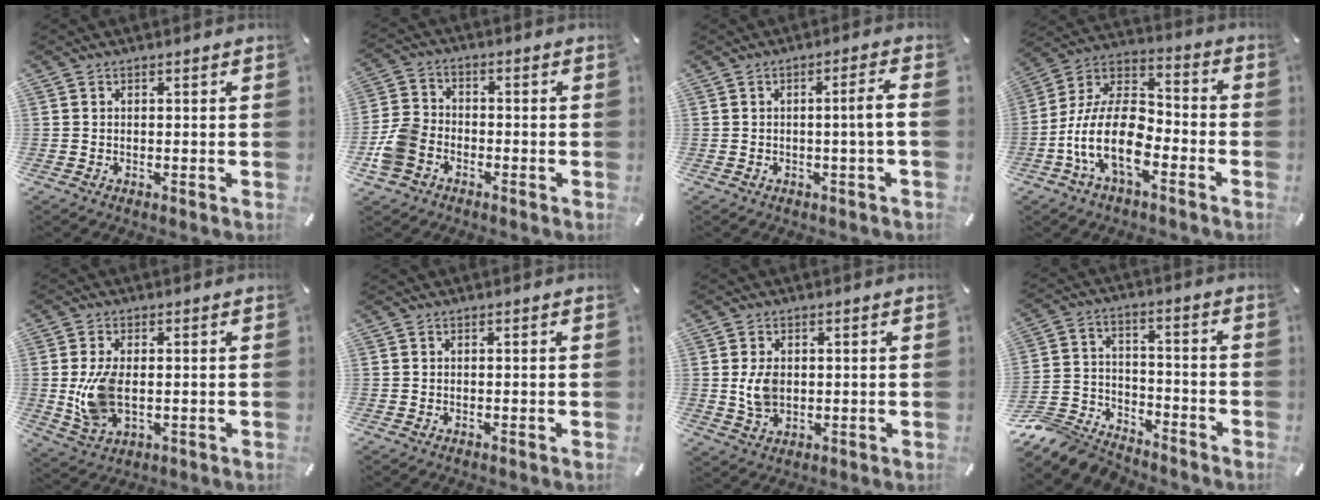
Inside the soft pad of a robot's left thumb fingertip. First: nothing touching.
{"total": 8.6, "force": [-3.8, 6.5, 4.2], "torque": [-0.096, 0.023, -0.070]}
{"total": 5.2, "force": [-0.1, 0.0, 5.2], "torque": [-0.093, -0.003, -0.007]}
{"total": 16.6, "force": [-7.1, 8.9, 12.0], "torque": [-0.259, 0.028, -0.128]}
{"total": 9.2, "force": [0.3, 5.2, 7.6], "torque": [-0.159, -0.012, 0.002]}
{"total": 0.0}
{"total": 6.1, "force": [0.7, 4.2, 4.3], "torque": [-0.097, -0.005, 0.010]}
{"total": 10.5, "force": [-8.8, 5.2, 2.3], "torque": [-0.046, 0.046, -0.170]}